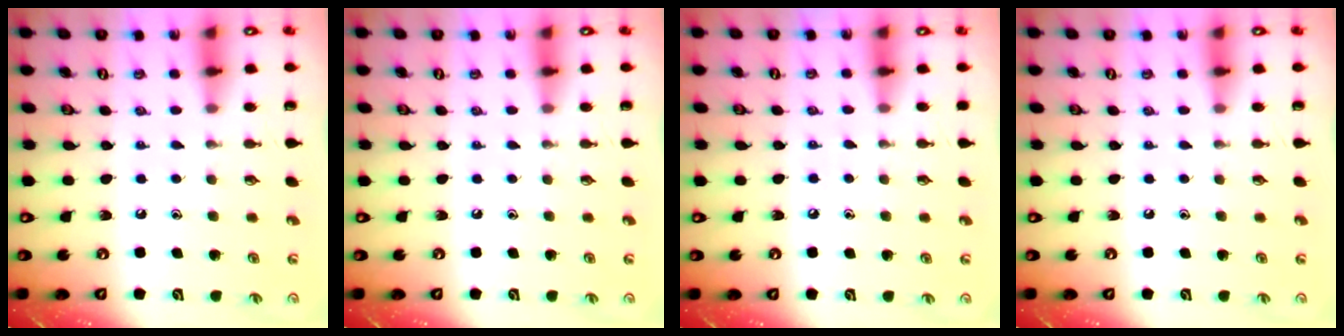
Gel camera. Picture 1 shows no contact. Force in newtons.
{"total": 0.0}
{"total": 3.8, "press": 3.7, "slide": 0.5}
{"total": 0.0}